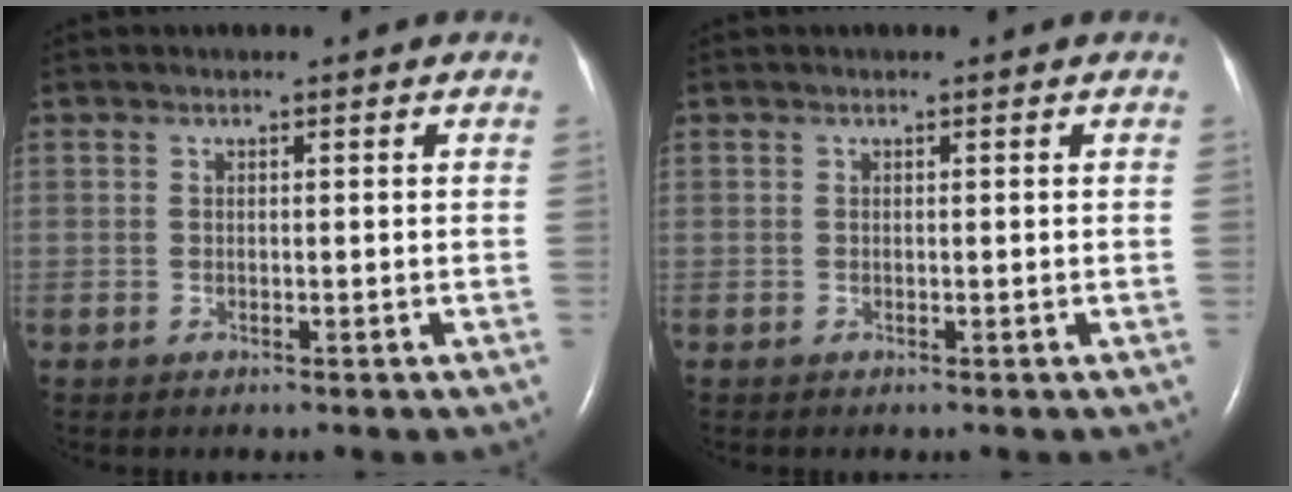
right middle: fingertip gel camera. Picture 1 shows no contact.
{"total": 0.0}